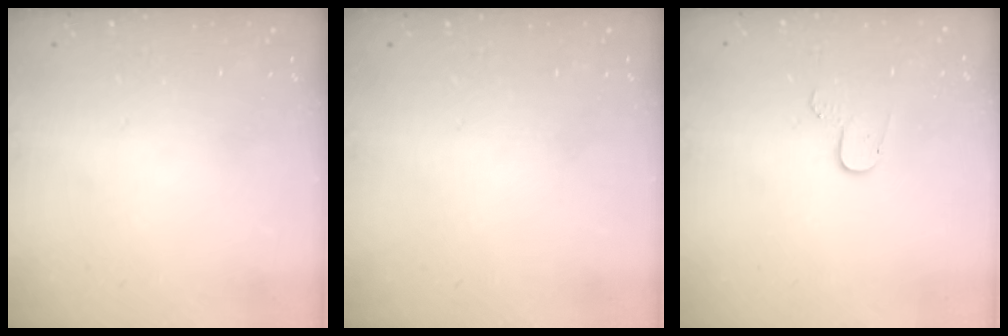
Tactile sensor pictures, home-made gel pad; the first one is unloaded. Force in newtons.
{"total": 0.0}
{"total": 5.2, "press": 5.2, "slide": 0.6}